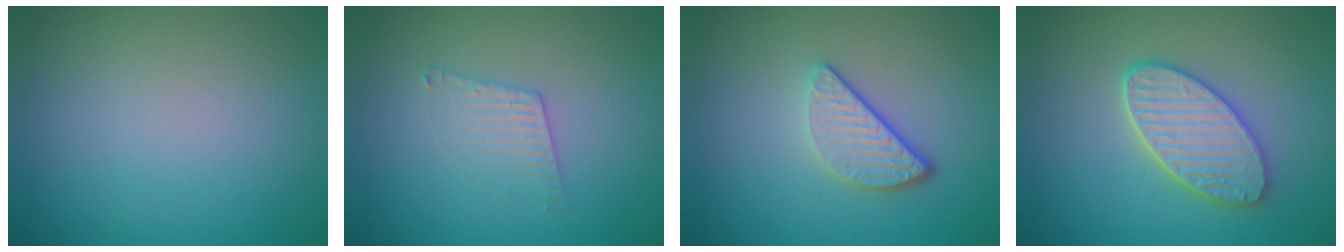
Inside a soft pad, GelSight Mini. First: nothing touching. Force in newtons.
{"total": 2.0, "press": 2.0, "slide": 0.1}
{"total": 3.4, "press": 2.7, "slide": 2.0}
{"total": 5.1, "press": 4.5, "slide": 2.5}